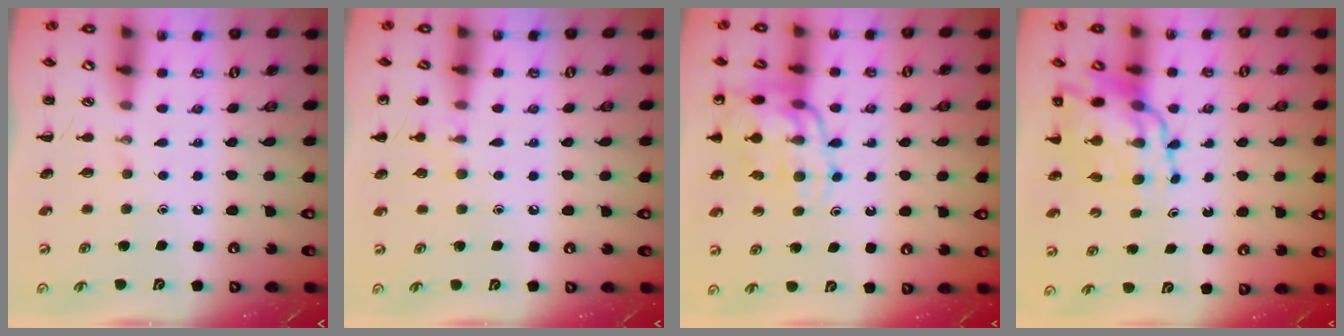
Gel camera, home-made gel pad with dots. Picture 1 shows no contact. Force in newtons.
{"total": 6.4, "press": 6.1, "slide": 2.1}
{"total": 16.1, "press": 15.9, "slide": 3.0}
{"total": 12.1, "press": 11.7, "slide": 3.2}